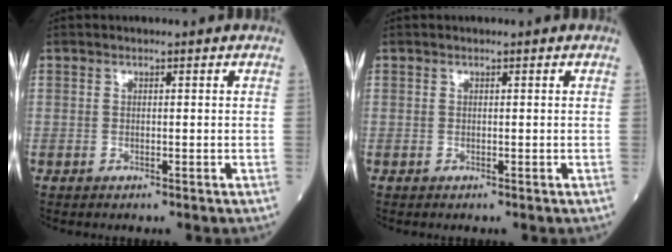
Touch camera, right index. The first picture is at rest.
{"total": 0.0}